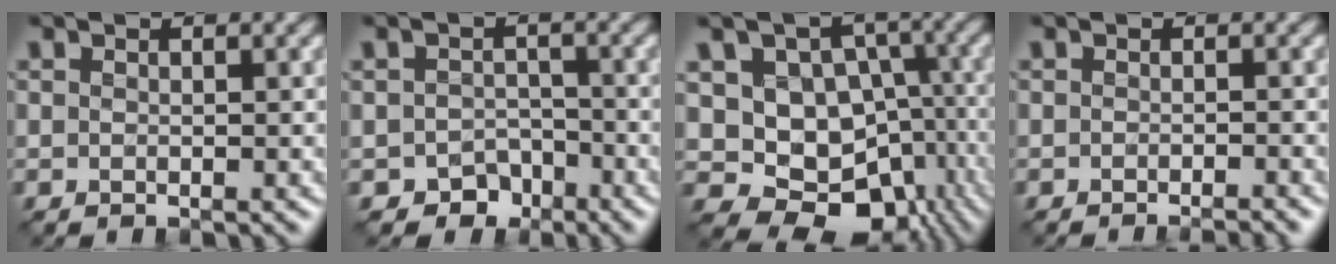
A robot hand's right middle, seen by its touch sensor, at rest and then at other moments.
{"total": 2.8, "force": [-1.9, 1.9, 0.6], "torque": [-0.001, -0.001, -0.031]}
{"total": 12.3, "force": [-2.0, 9.7, 7.3], "torque": [-0.096, -0.006, -0.024]}
{"total": 1.3, "force": [-1.2, -0.2, 0.6], "torque": [-0.003, -0.005, -0.022]}